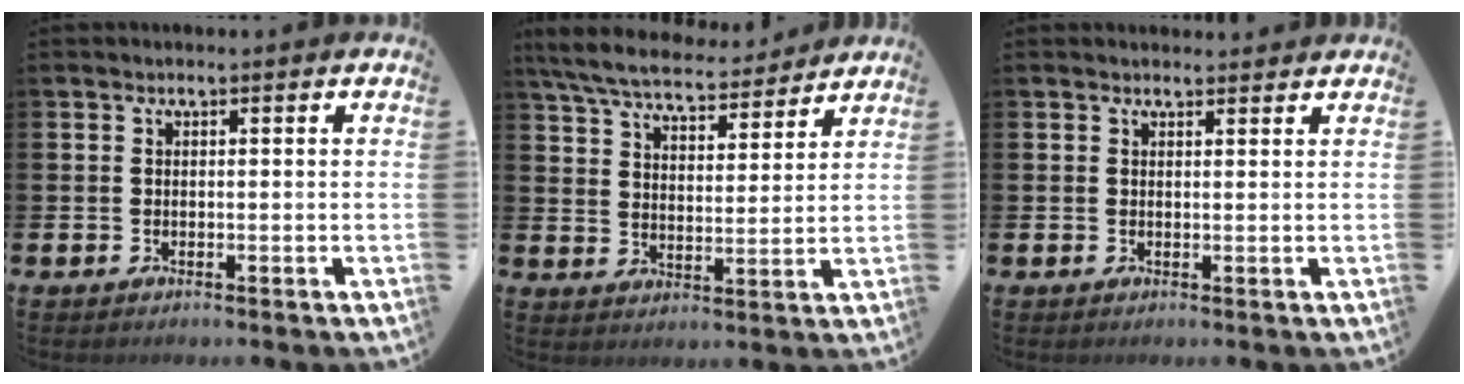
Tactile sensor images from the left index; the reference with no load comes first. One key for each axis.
{"total": 7.1, "fx": 6.6, "fy": 1.3, "fz": 2.0, "tx": -0.069, "ty": -0.037, "tz": 0.117}
{"total": 1.2, "fx": 1.1, "fy": 0.2, "fz": 0.1, "tx": 0.012, "ty": -0.004, "tz": 0.018}